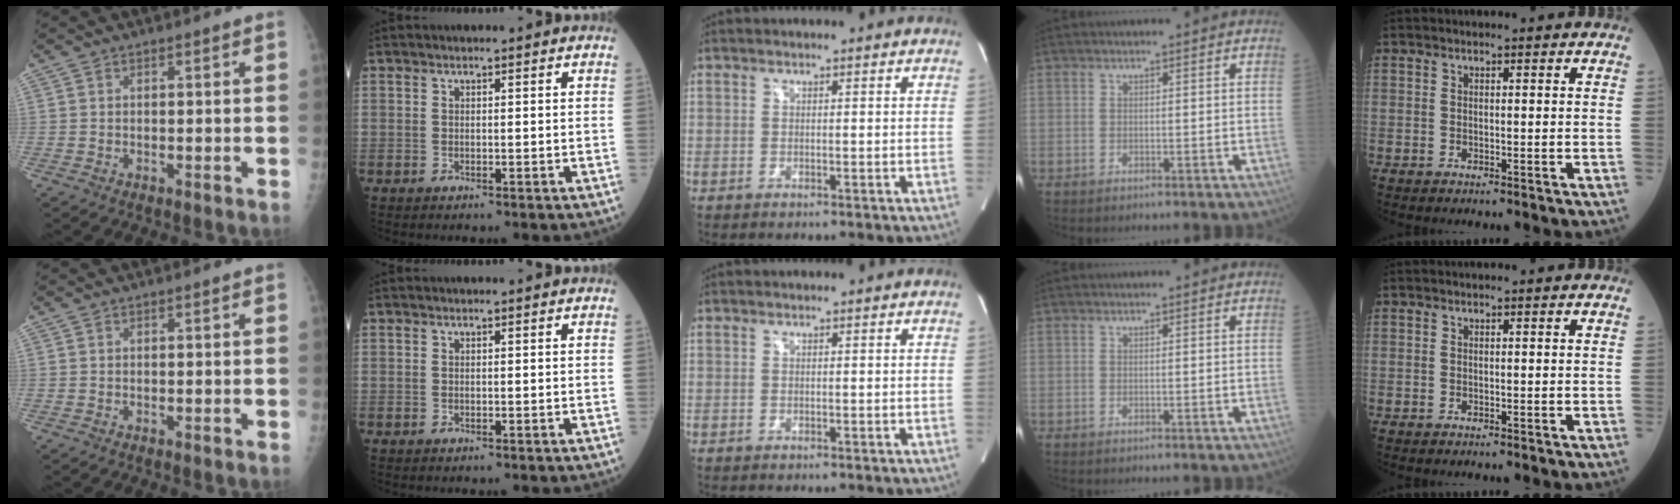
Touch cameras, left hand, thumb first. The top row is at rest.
{}